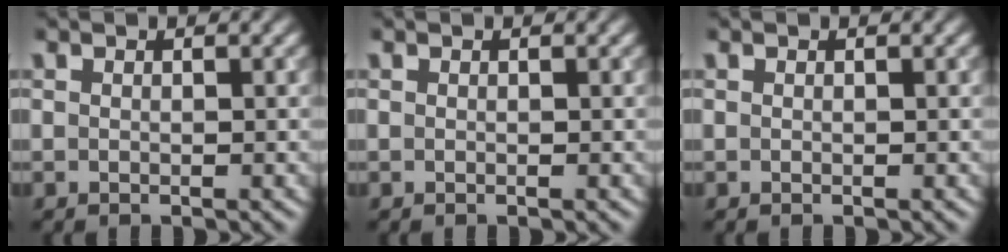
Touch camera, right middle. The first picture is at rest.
{"total": 0.0}
{"total": 0.0}